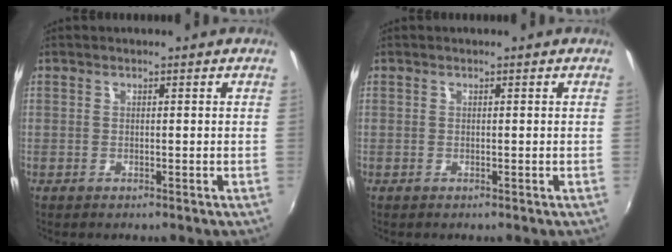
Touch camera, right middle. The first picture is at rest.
{"total": 0.0}